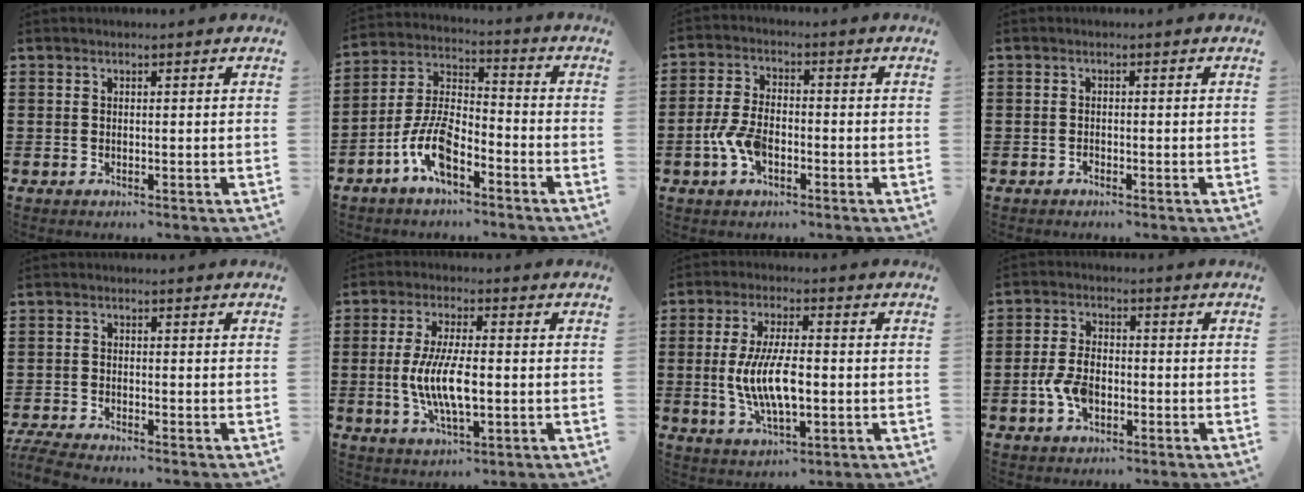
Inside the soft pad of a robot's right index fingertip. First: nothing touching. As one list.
[{"total": 8.6, "force": [-5.0, 3.6, 6.0], "torque": [-0.148, -0.002, -0.099]}, {"total": 5.8, "force": [-2.1, 3.1, 4.3], "torque": [-0.115, -0.005, -0.046]}, {"total": 0.7, "force": [-0.6, 0.3, 0.1], "torque": [-0.003, 0.001, -0.013]}, {"total": 3.0, "force": [-2.8, -0.1, 0.8], "torque": [-0.027, -0.009, -0.061]}, {"total": 8.8, "force": [-1.0, 3.0, 8.2], "torque": [-0.178, -0.008, -0.025]}, {"total": 9.3, "force": [-0.9, 3.6, 8.5], "torque": [-0.185, -0.005, -0.022]}, {"total": 5.2, "force": [-1.8, 3.2, 3.7], "torque": [-0.094, 0.000, -0.037]}]